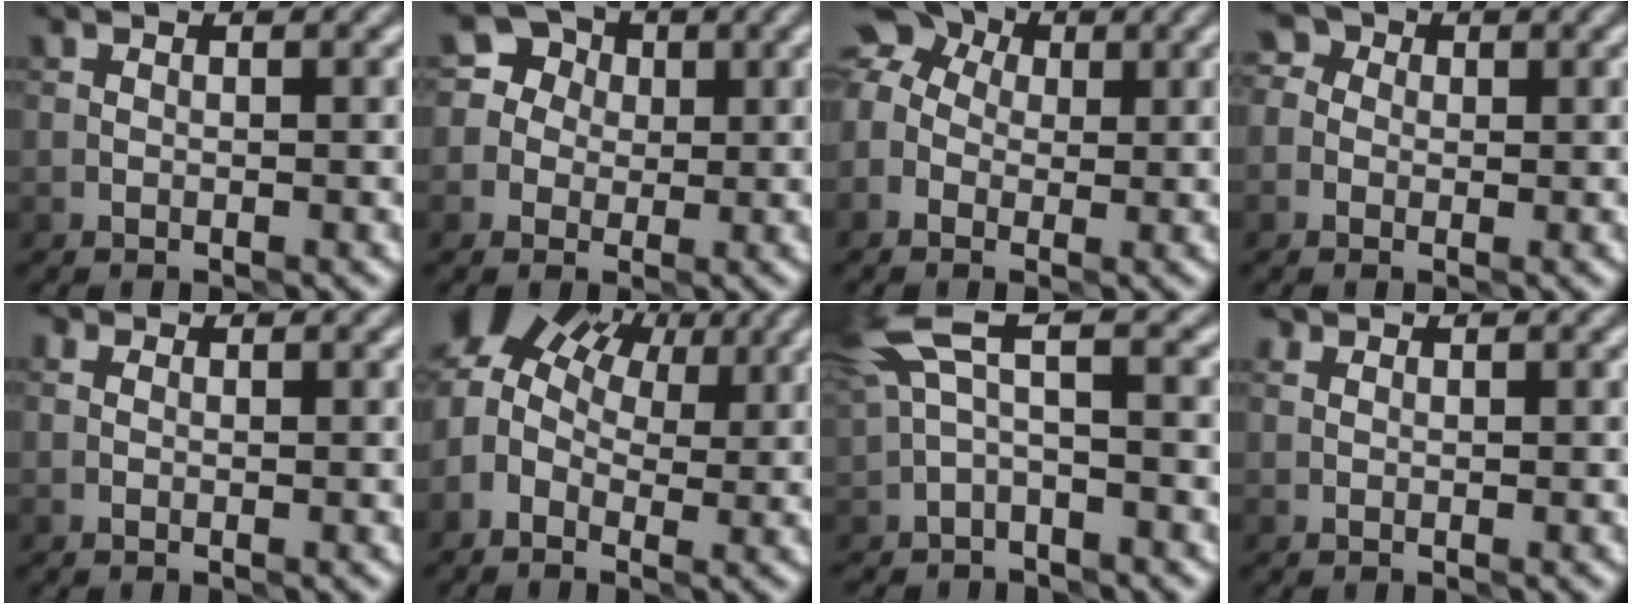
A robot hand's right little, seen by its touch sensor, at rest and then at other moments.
{"total": 4.9, "force": [1.5, 4.4, 1.5], "torque": [-0.002, 0.026, 0.005]}
{"total": 8.4, "force": [1.6, 6.7, 4.8], "torque": [-0.092, 0.033, -0.015]}
{"total": 2.9, "force": [0.7, 2.5, 1.2], "torque": [-0.009, 0.015, -0.014]}
{"total": 1.5, "force": [0.5, 1.1, 0.9], "torque": [-0.008, -0.001, -0.017]}
{"total": 8.2, "force": [2.6, 5.3, 5.7], "torque": [-0.105, 0.024, 0.040]}
{"total": 4.0, "force": [1.2, 1.4, 3.6], "torque": [-0.085, 0.010, 0.018]}
{"total": 0.6, "force": [0.4, 0.5, 0.3], "torque": [-0.005, -0.002, -0.003]}